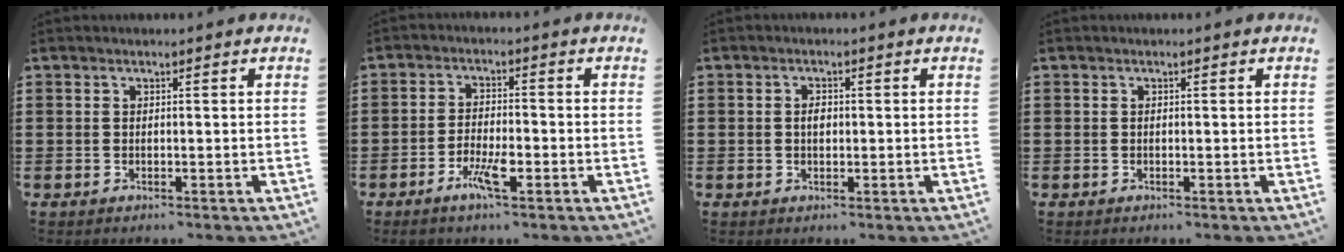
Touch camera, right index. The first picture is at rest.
{"total": 4.8, "force": [-2.6, 1.4, 3.8], "torque": [-0.074, 0.000, -0.049]}
{"total": 1.8, "force": [0.1, 1.0, 1.5], "torque": [-0.030, 0.006, 0.000]}
{"total": 0.0}